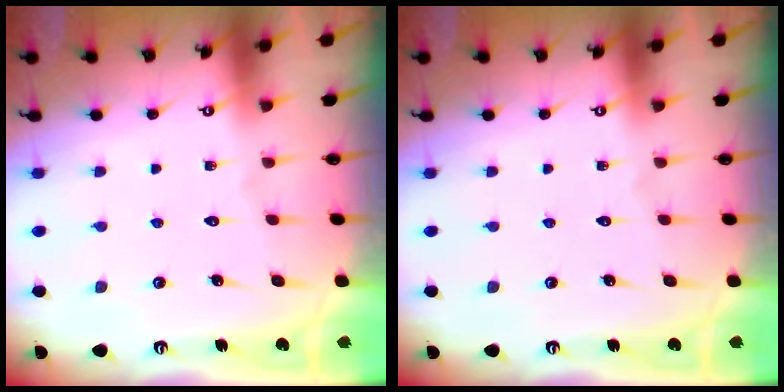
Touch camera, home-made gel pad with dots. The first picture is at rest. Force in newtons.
{"total": 0.0}